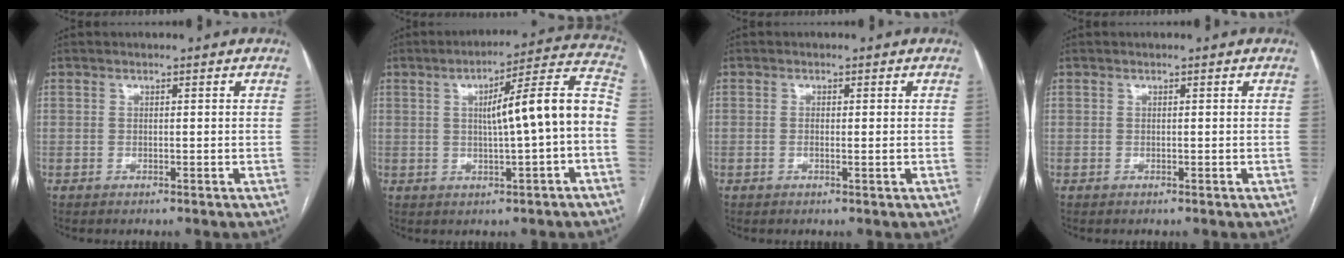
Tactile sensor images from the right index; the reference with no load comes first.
{"total": 12.5, "force": [-0.6, 0.4, 12.4], "torque": [-0.169, 0.034, -0.008]}
{"total": 1.5, "force": [0.0, 0.3, 1.4], "torque": [-0.026, 0.001, 0.004]}
{"total": 0.0}